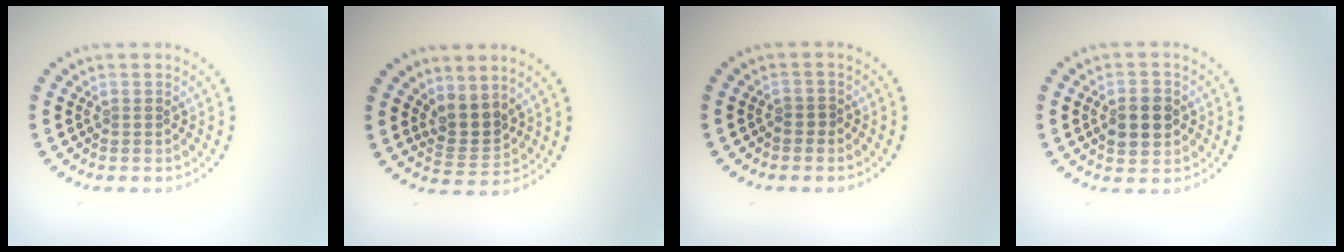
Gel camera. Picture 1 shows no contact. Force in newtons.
{"total": 2.7, "press": 2.2, "slide": 1.7}
{"total": 0.6, "press": 0.4, "slide": 0.5}
{"total": 3.9, "press": 3.9, "slide": 0.2}